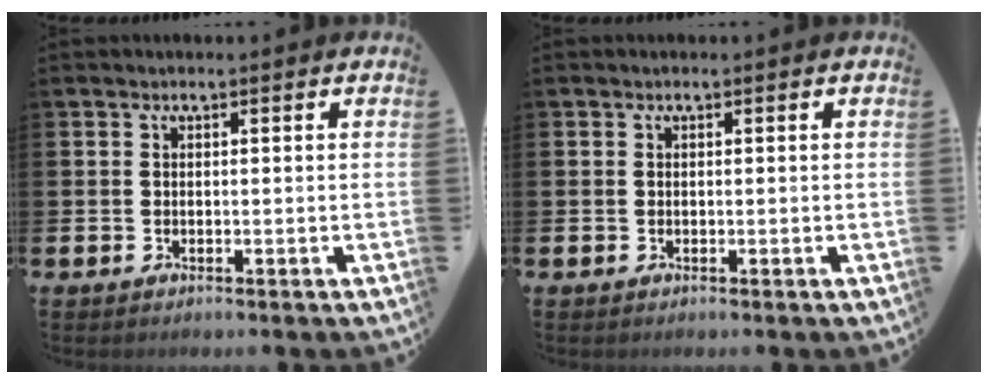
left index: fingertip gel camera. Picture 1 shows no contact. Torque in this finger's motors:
{"motor_torque": [-0.01, -0.01, 0.00, 0.00]}